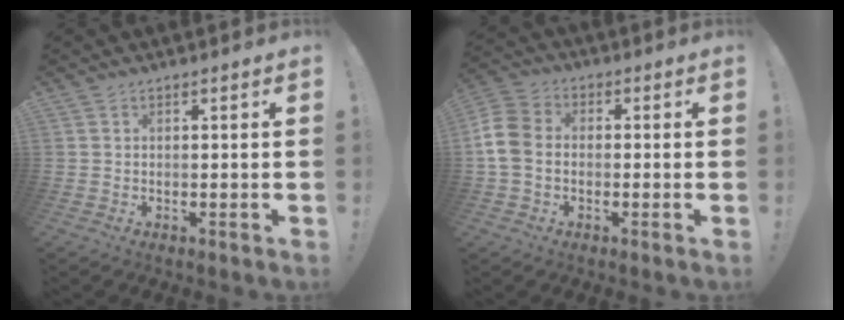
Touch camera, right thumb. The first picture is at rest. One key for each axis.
{"total": 9.3, "fx": -1.1, "fy": 7.0, "fz": 6.0, "tx": -0.149, "ty": 0.014, "tz": -0.016}